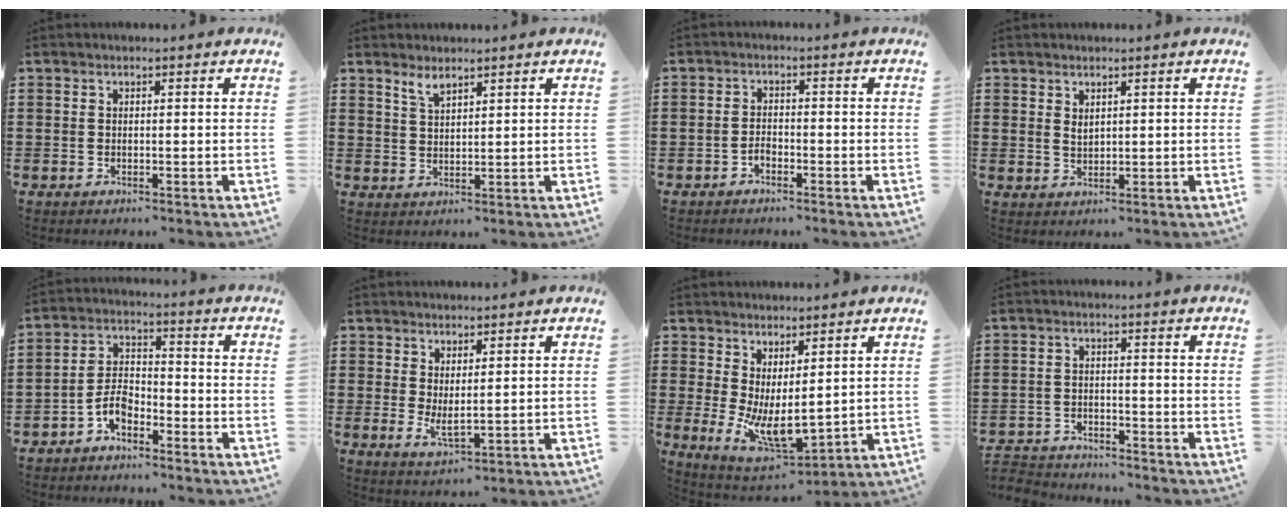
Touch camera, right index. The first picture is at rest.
{"total": 2.4, "force": [2.1, 0.2, 1.1], "torque": [-0.024, 0.000, 0.039]}
{"total": 1.6, "force": [-1.0, 1.0, 0.8], "torque": [-0.018, 0.001, -0.021]}
{"total": 1.8, "force": [1.3, 0.9, 0.8], "torque": [-0.016, 0.002, 0.025]}
{"total": 5.0, "force": [-3.0, 2.6, 3.1], "torque": [-0.076, 0.006, -0.063]}
{"total": 2.6, "force": [1.2, 0.9, 2.1], "torque": [-0.051, -0.003, 0.021]}
{"total": 6.4, "force": [0.4, 2.4, 5.9], "torque": [-0.126, -0.025, 0.013]}
{"total": 3.0, "force": [-2.9, 0.4, -0.2], "torque": [-0.007, -0.003, -0.064]}